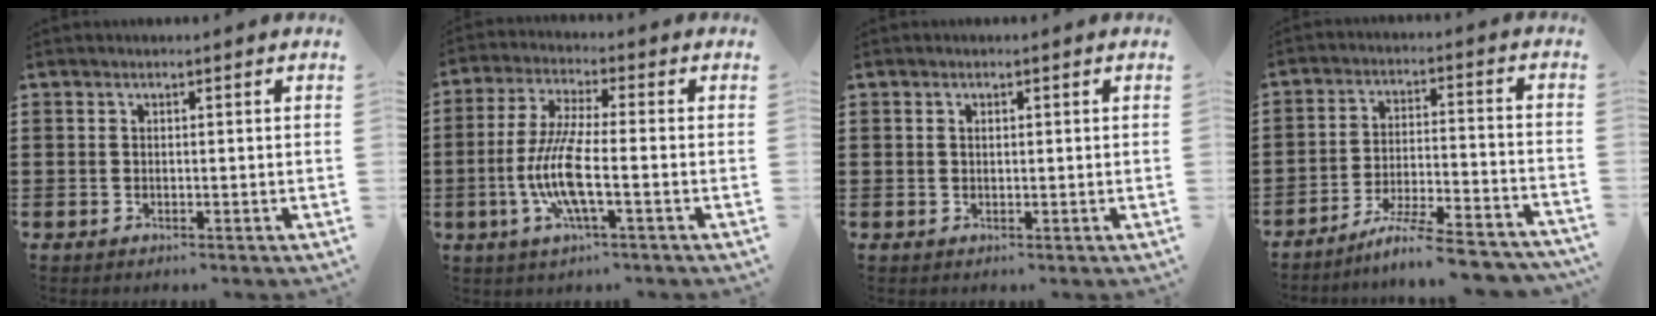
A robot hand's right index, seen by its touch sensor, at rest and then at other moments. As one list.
[{"total": 9.4, "force": [-2.5, 1.9, 8.8], "torque": [-0.195, -0.016, -0.055]}, {"total": 0.6, "force": [0.2, 0.4, 0.5], "torque": [-0.011, 0.001, 0.004]}, {"total": 8.2, "force": [-7.2, -0.2, 3.9], "torque": [-0.068, -0.003, -0.141]}]